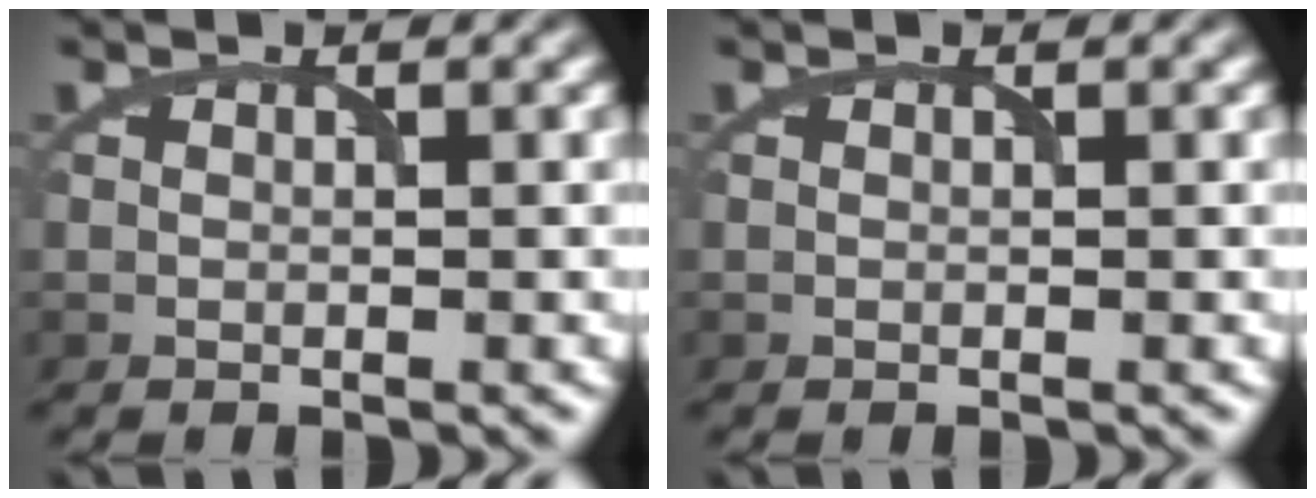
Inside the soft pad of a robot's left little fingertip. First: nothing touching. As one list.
[{"total": 0.0}]